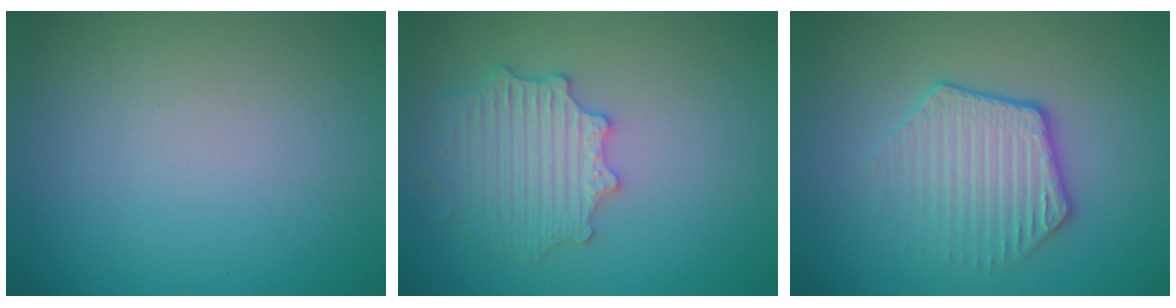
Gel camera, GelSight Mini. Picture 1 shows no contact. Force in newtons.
{"total": 4.3, "press": 3.6, "slide": 2.4}
{"total": 3.6, "press": 3.2, "slide": 1.6}